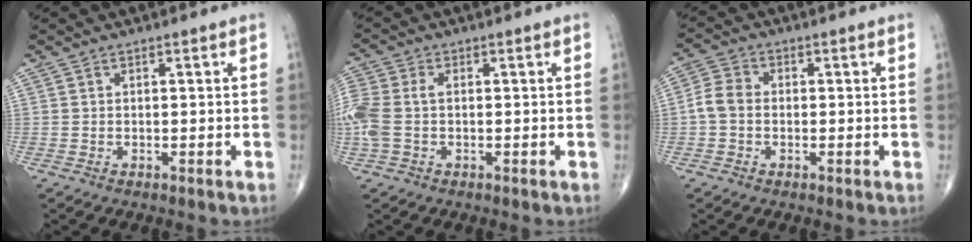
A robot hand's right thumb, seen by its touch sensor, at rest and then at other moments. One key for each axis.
{"total": 7.8, "fx": -0.4, "fy": 4.9, "fz": 6.1, "tx": -0.178, "ty": 0.016, "tz": -0.008}
{"total": 4.6, "fx": -0.5, "fy": 3.6, "fz": 2.8, "tx": -0.052, "ty": 0.013, "tz": -0.019}